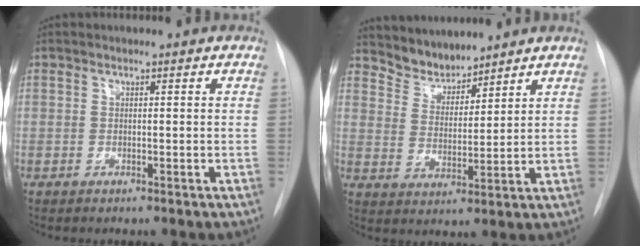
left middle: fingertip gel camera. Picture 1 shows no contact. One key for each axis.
{"total": 5.4, "fx": 5.2, "fy": 1.3, "fz": 0.1, "tx": -0.002, "ty": 0.007, "tz": 0.106}